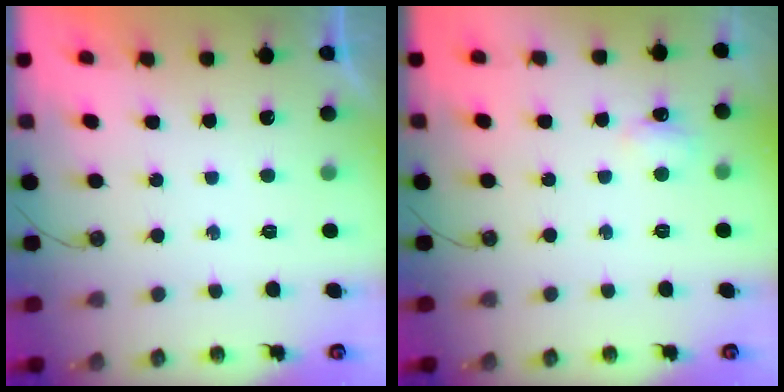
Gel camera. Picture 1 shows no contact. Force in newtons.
{"total": 5.2, "press": 5.1, "slide": 0.9}